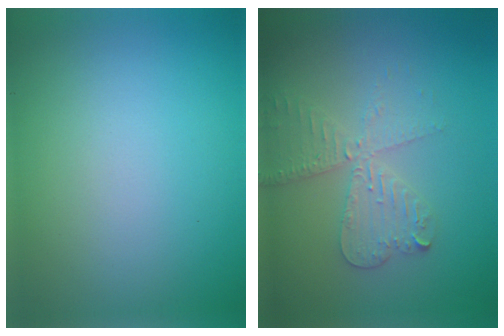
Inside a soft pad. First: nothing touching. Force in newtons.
{"total": 4.0, "press": 3.4, "slide": 2.1}